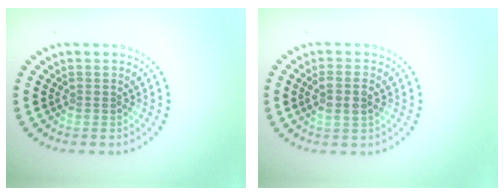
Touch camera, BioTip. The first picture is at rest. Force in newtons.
{"total": 2.4, "press": 2.2, "slide": 1.0}